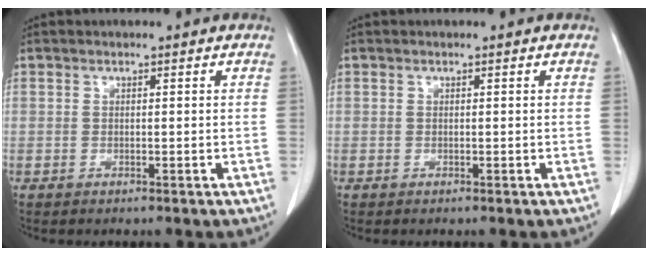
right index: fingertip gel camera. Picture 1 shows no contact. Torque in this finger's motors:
{"motor_torque": [0.00, 0.00, 0.00, 0.00]}